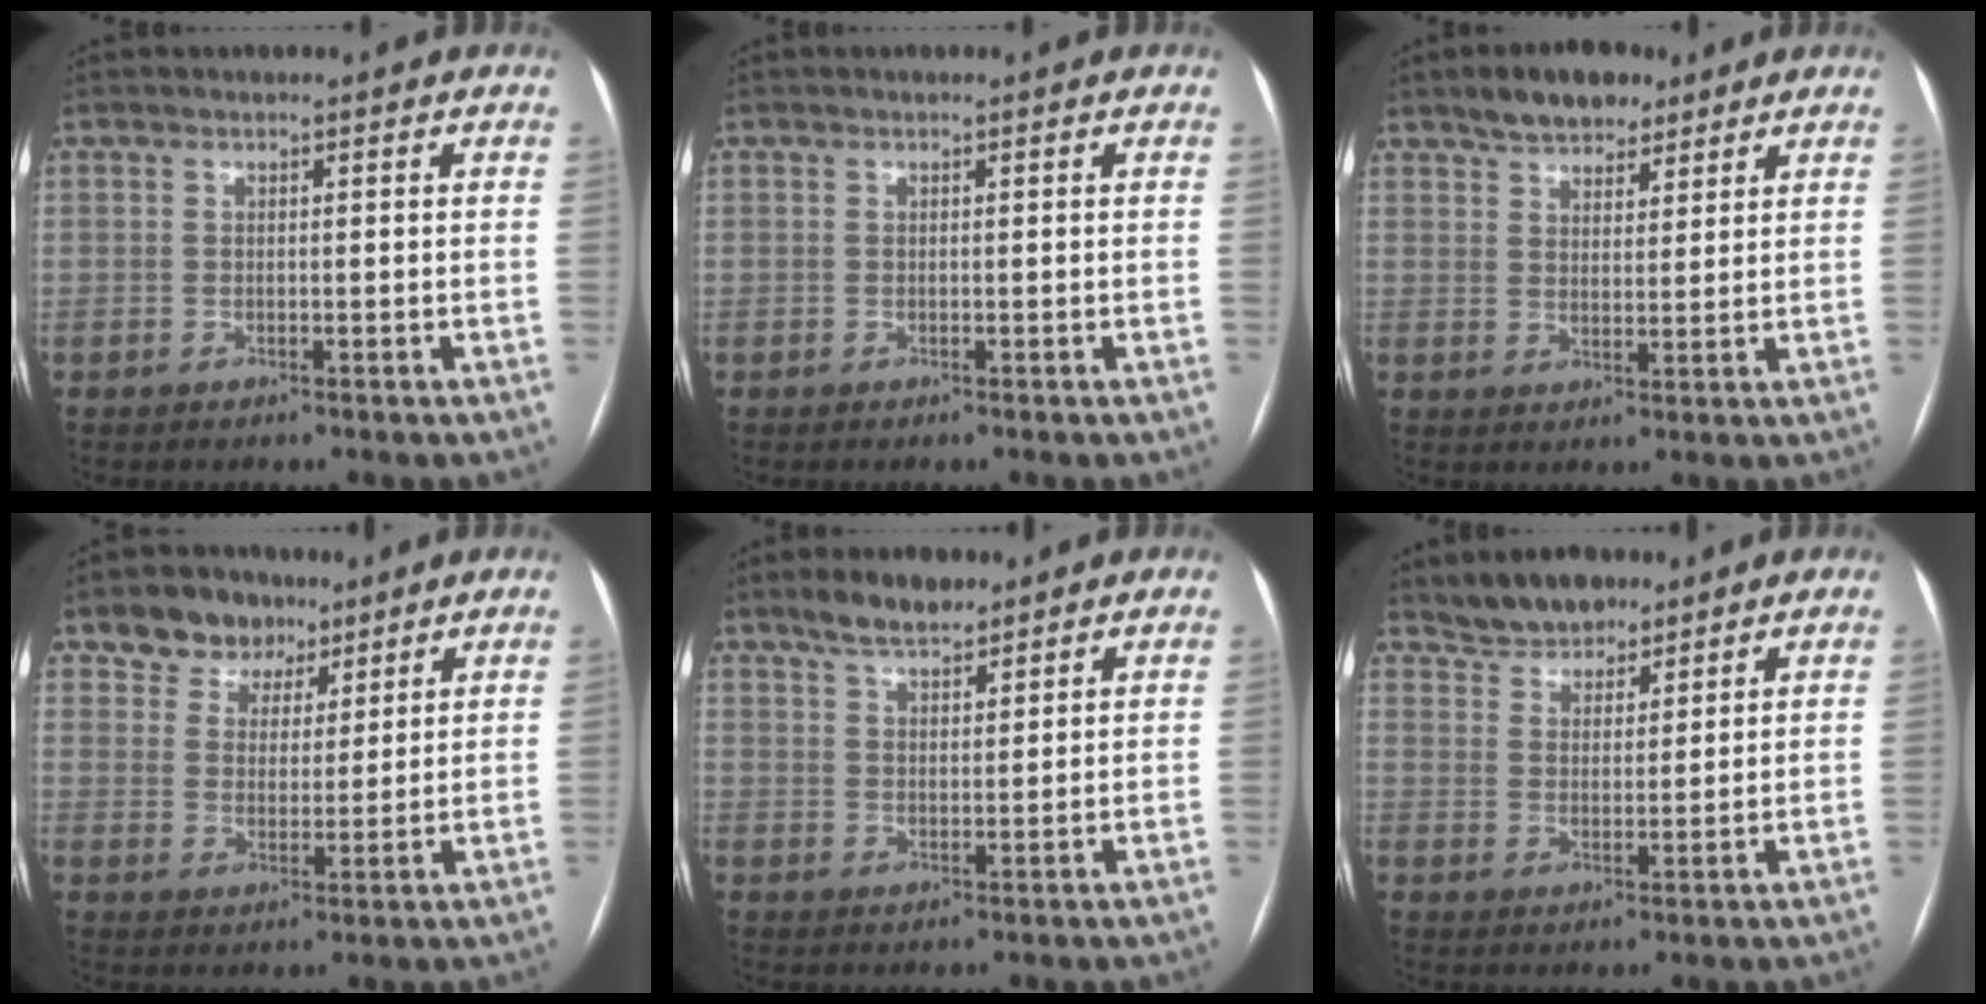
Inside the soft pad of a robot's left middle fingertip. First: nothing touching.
{"total": 0.0}
{"total": 7.1, "force": [5.4, 3.4, 3.3], "torque": [-0.050, 0.013, 0.091]}
{"total": 7.0, "force": [5.0, 4.8, 1.2], "torque": [-0.019, 0.015, 0.086]}
{"total": 5.8, "force": [4.7, 1.8, 2.9], "torque": [-0.057, 0.010, 0.086]}
{"total": 6.2, "force": [5.4, 2.8, 1.5], "torque": [-0.028, 0.010, 0.100]}